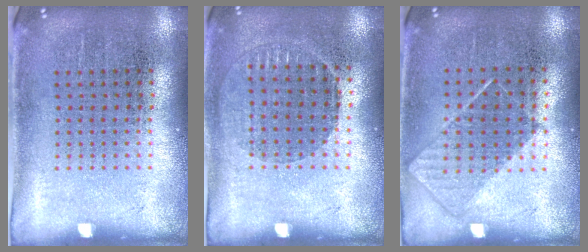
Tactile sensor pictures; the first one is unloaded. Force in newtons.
{"total": 0.9, "press": 0.8, "slide": 0.4}
{"total": 0.8, "press": 0.7, "slide": 0.4}